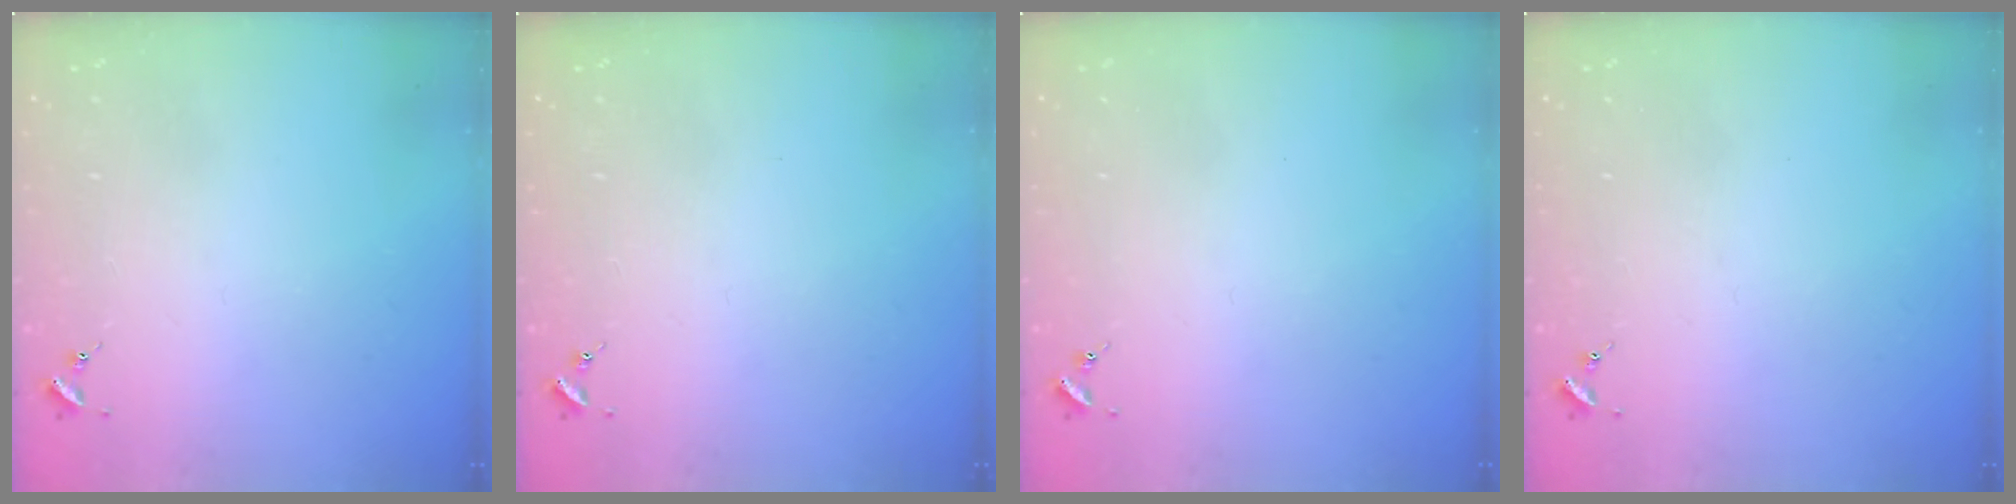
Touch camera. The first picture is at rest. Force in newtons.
{"total": 0.0}
{"total": 0.0}
{"total": 0.0}